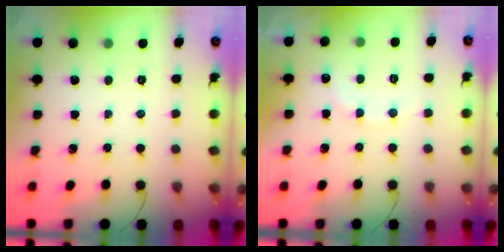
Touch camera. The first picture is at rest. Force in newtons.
{"total": 7.7, "press": 7.5, "slide": 1.6}